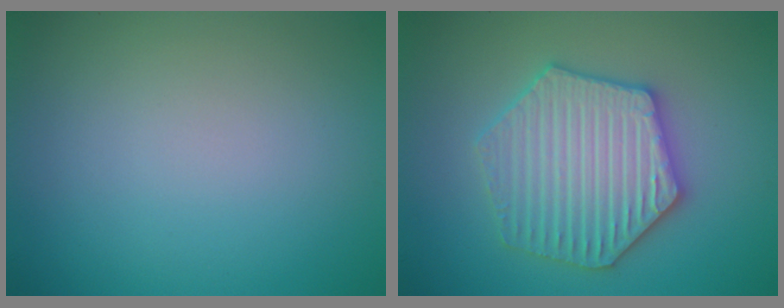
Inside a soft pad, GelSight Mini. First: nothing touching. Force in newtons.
{"total": 6.3, "press": 6.2, "slide": 1.2}